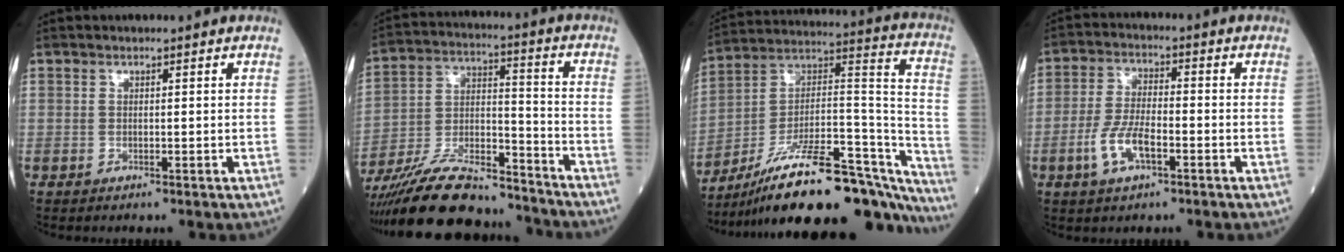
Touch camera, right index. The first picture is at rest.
{"total": 19.9, "force": [-17.9, 3.9, 7.9], "torque": [-0.171, 0.001, -0.309]}
{"total": 30.9, "force": [-24.5, 6.8, 17.5], "torque": [-0.201, 0.025, -0.366]}
{"total": 7.0, "force": [-2.9, 2.4, 5.9], "torque": [-0.126, 0.001, -0.056]}